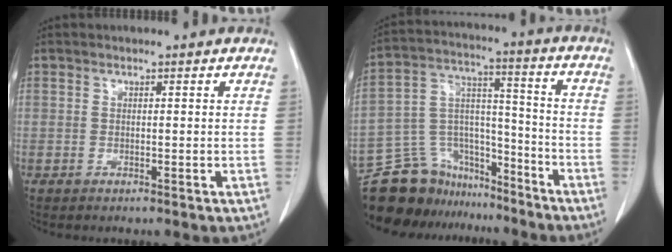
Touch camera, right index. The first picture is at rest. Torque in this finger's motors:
{"motor_torque": [-0.32, -0.24, -0.47, -0.20]}